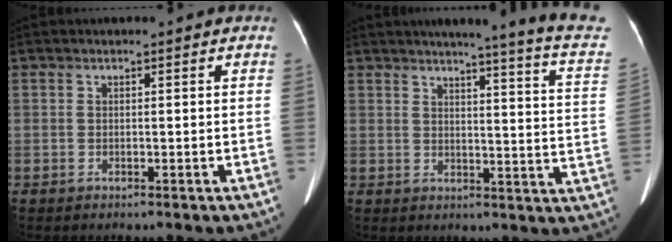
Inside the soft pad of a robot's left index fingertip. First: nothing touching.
{"total": 16.8, "force": [14.6, -1.5, 8.2], "torque": [-0.111, -0.095, 0.150]}